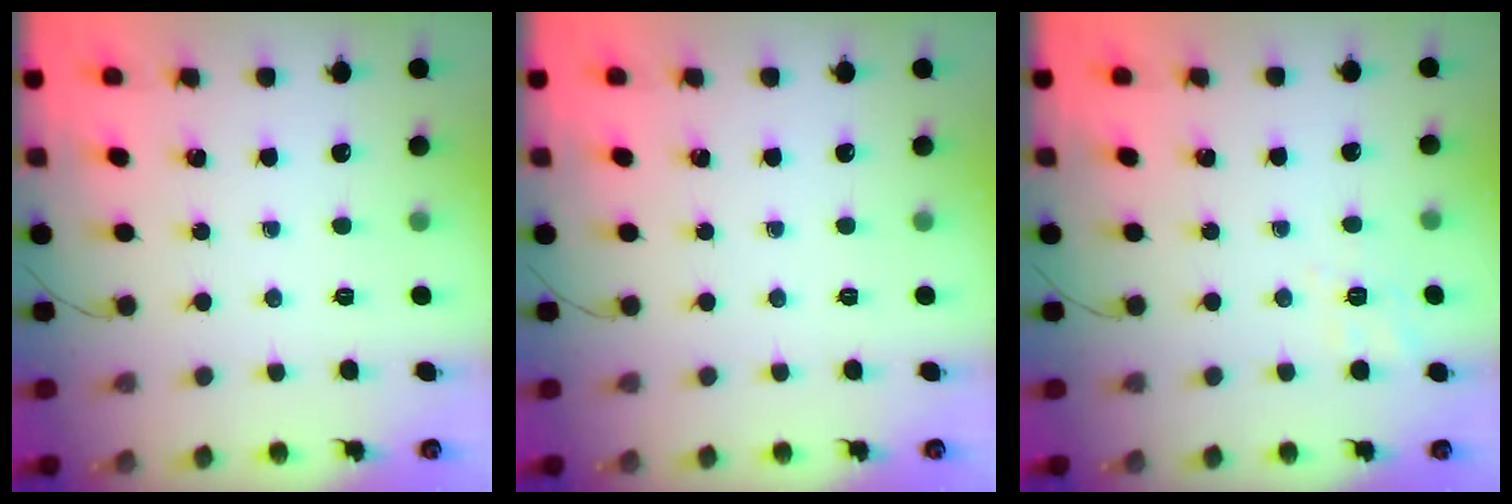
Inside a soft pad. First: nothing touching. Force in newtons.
{"total": 0.0}
{"total": 2.1, "press": 0.1, "slide": 2.1}